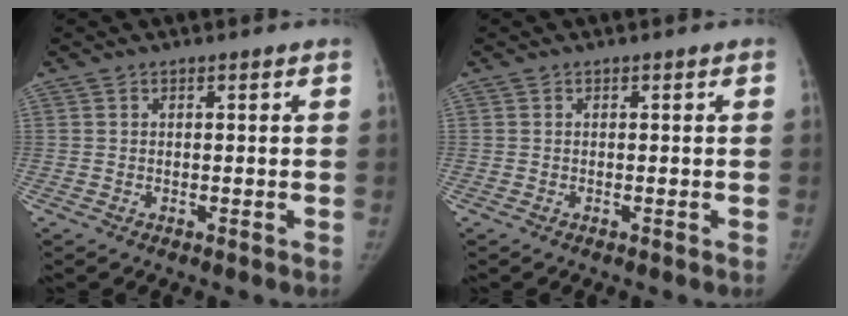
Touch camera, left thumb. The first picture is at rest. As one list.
[{"total": 0.0}]